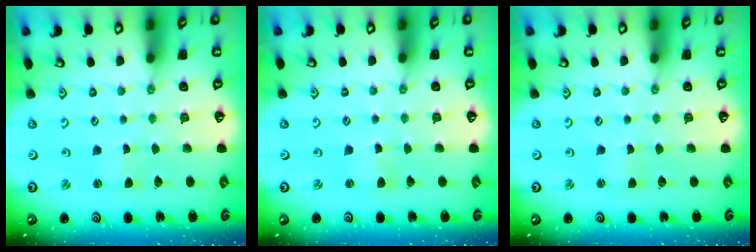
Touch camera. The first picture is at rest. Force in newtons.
{"total": 1.1, "press": 1.0, "slide": 0.3}
{"total": 1.0, "press": 1.0, "slide": 0.0}